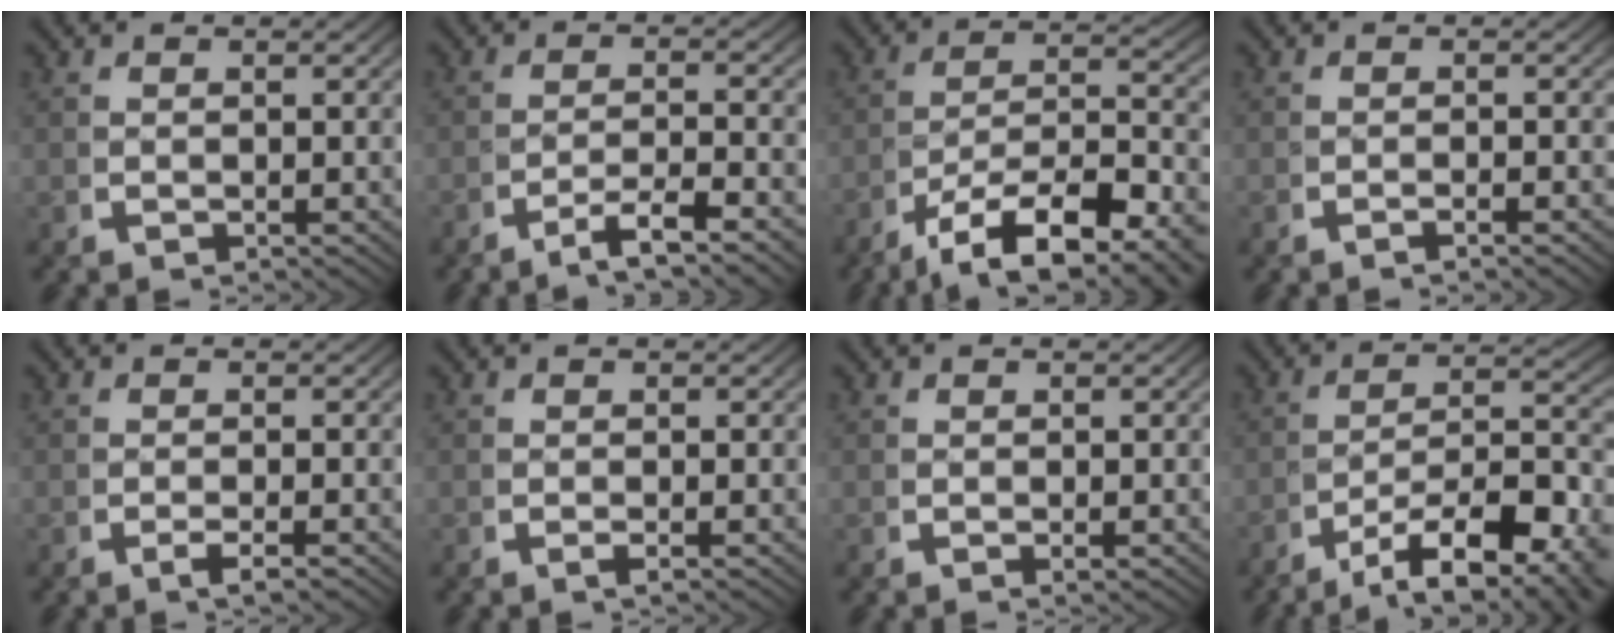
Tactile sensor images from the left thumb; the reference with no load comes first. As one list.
[{"total": 3.6, "force": [-2.1, 0.9, 2.7], "torque": [-0.052, -0.004, -0.037]}, {"total": 10.1, "force": [-3.3, 5.3, 8.0], "torque": [-0.147, -0.036, -0.037]}, {"total": 1.0, "force": [-0.6, -0.1, 0.9], "torque": [-0.015, 0.008, -0.017]}, {"total": 1.5, "force": [-0.6, 0.2, 1.3], "torque": [-0.026, 0.002, -0.014]}, {"total": 0.7, "force": [-0.1, 0.3, 0.7], "torque": [-0.018, 0.001, -0.003]}, {"total": 0.5, "force": [0.2, 0.2, 0.5], "torque": [-0.011, -0.001, 0.004]}, {"total": 10.7, "force": [-3.8, 5.6, 8.3], "torque": [-0.142, -0.038, -0.044]}]